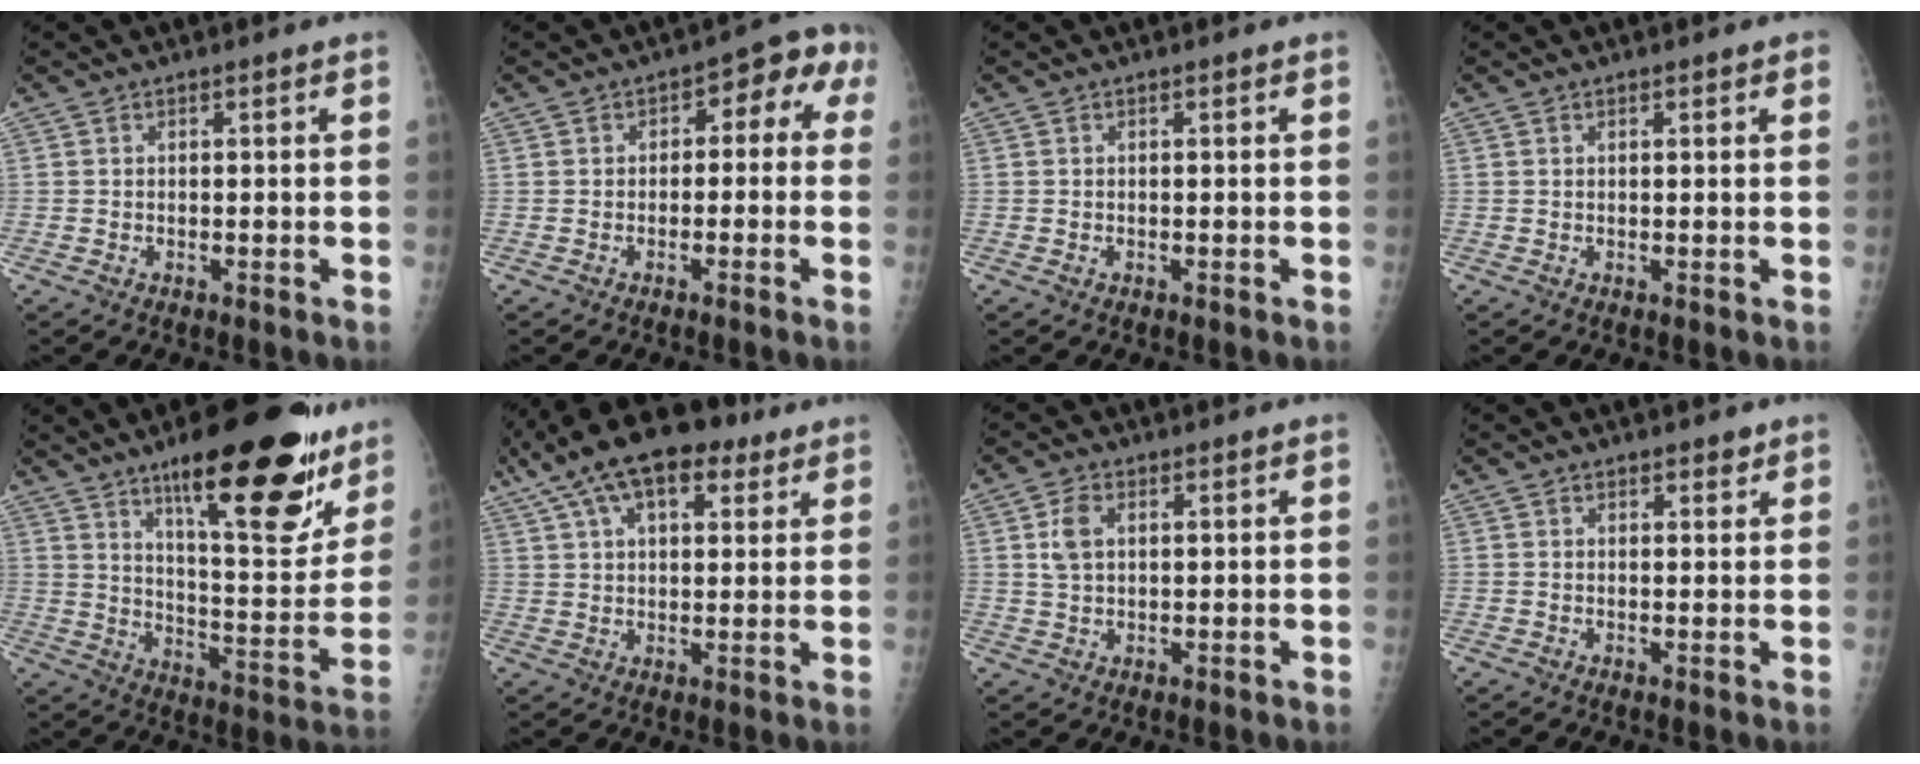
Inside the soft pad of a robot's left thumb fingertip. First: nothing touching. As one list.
[{"total": 6.1, "force": [-0.4, 4.3, 4.2], "torque": [-0.013, 0.039, -0.017]}, {"total": 0.0}, {"total": 1.3, "force": [0.6, 0.4, 1.0], "torque": [-0.011, 0.002, 0.005]}, {"total": 25.6, "force": [15.8, 7.3, 18.8], "torque": [-0.224, -0.073, 0.240]}, {"total": 18.4, "force": [10.5, 9.0, 12.2], "torque": [-0.205, 0.021, 0.174]}, {"total": 4.6, "force": [1.5, 2.9, 3.3], "torque": [-0.059, 0.000, 0.030]}, {"total": 2.2, "force": [1.6, 1.0, 1.1], "torque": [-0.002, -0.008, 0.020]}]